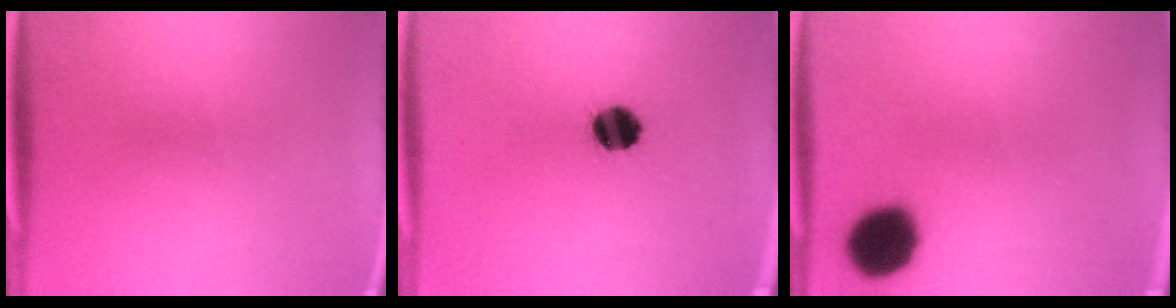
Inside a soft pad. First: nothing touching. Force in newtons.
{"total": 7.9}
{"total": 12.7}